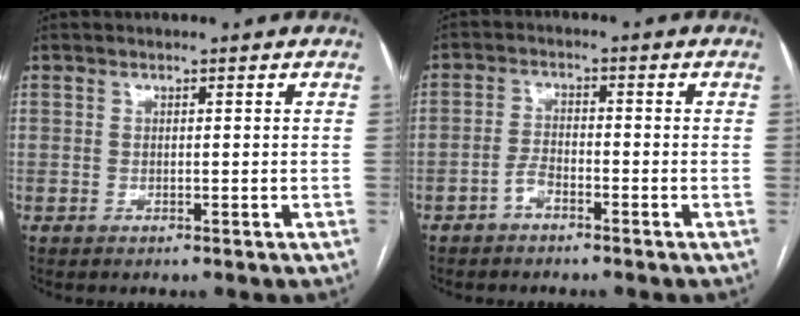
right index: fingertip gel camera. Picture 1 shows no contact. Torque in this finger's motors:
{"motor_torque": [0.01, -0.16, 0.00, 0.00]}